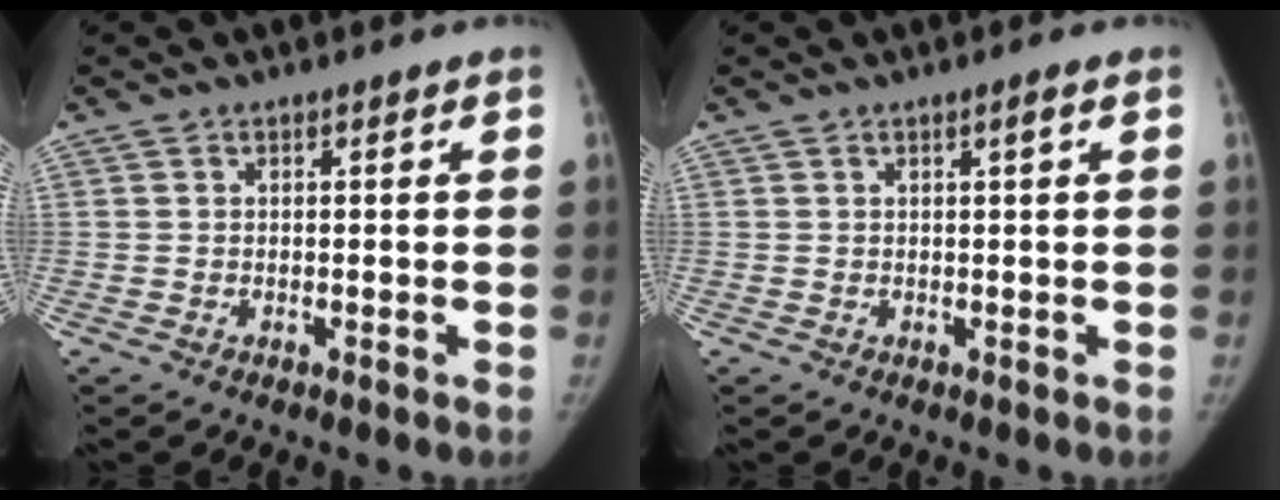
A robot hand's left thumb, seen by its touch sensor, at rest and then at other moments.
{"total": 0.9, "force": [0.3, -0.1, 0.8], "torque": [-0.011, 0.001, 0.005]}